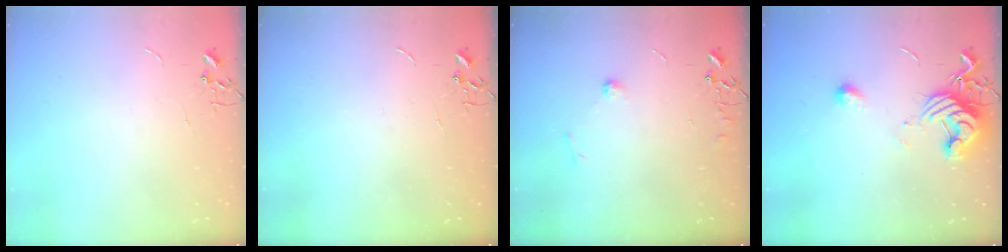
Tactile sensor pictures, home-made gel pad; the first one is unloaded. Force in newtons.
{"total": 0.0}
{"total": 6.8, "press": 6.8, "slide": 0.9}
{"total": 12.7, "press": 12.7, "slide": 0.5}